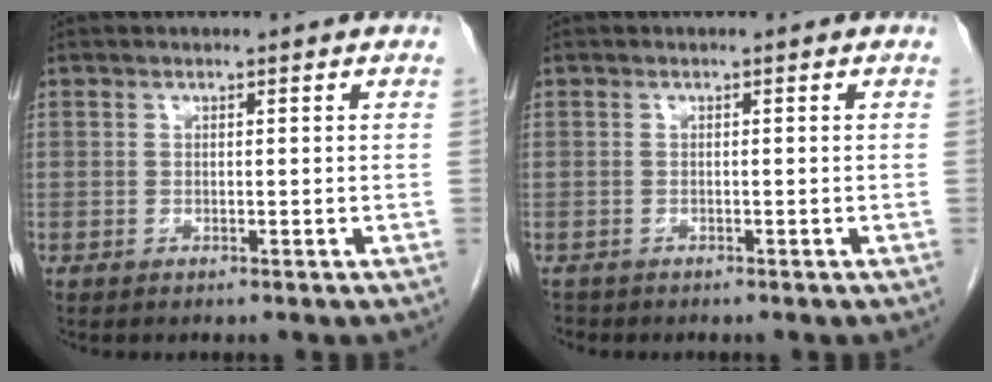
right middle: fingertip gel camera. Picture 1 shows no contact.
{"total": 1.0, "force": [-0.9, 0.5, 0.0], "torque": [-0.009, -0.002, -0.015]}